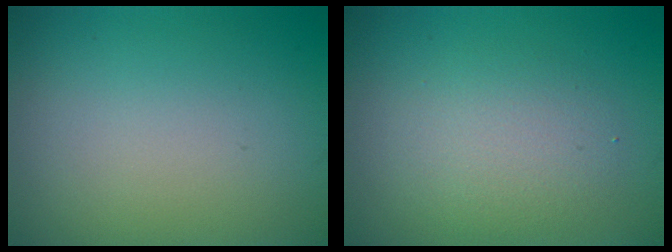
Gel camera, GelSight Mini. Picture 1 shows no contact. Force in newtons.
{"total": 3.2, "press": 3.2, "slide": 0.2}